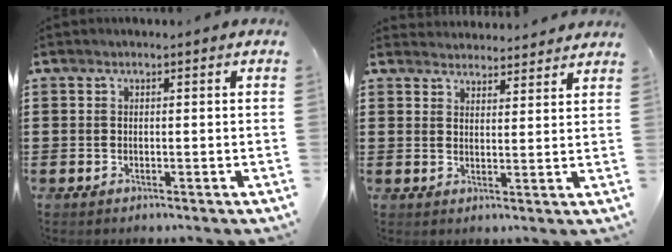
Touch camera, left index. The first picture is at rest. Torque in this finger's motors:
{"motor_torque": [1.28, -0.86, -0.04, -0.01]}